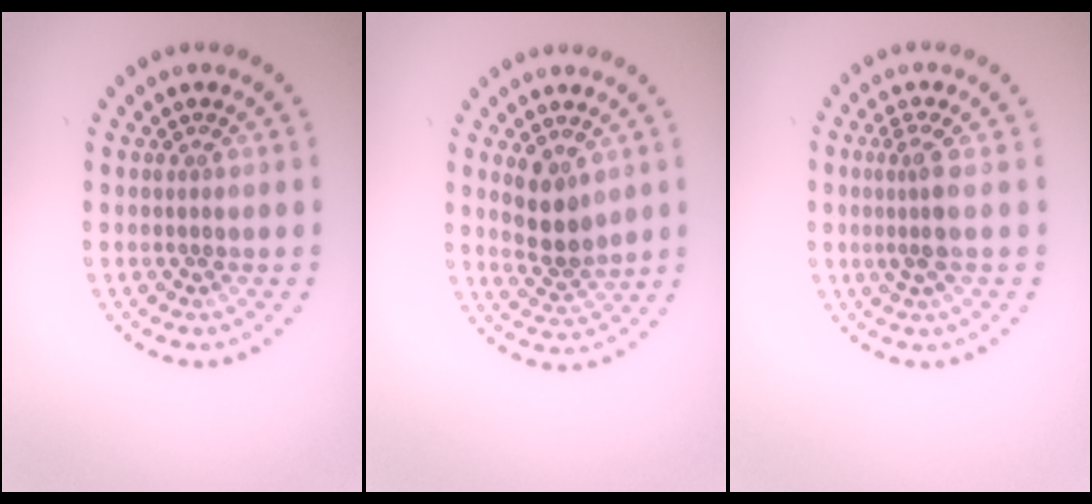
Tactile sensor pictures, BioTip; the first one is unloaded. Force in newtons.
{"total": 3.5, "press": 3.3, "slide": 1.3}
{"total": 2.3, "press": 1.9, "slide": 1.4}